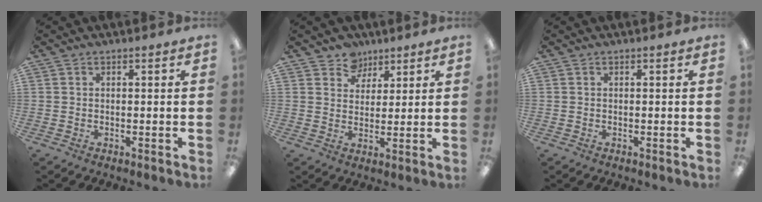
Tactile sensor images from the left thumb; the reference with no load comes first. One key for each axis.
{"total": 6.8, "fx": 4.9, "fy": 4.7, "fz": 0.5, "tx": -0.005, "ty": -0.032, "tz": 0.090}
{"total": 0.0}